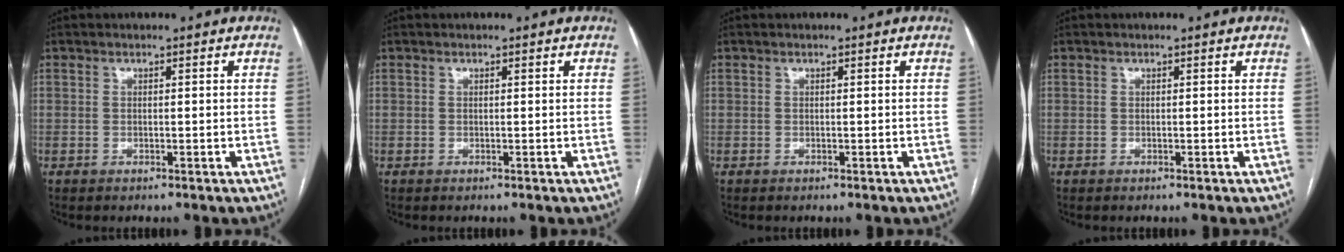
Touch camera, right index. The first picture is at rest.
{"total": 0.0}
{"total": 0.0}
{"total": 0.0}